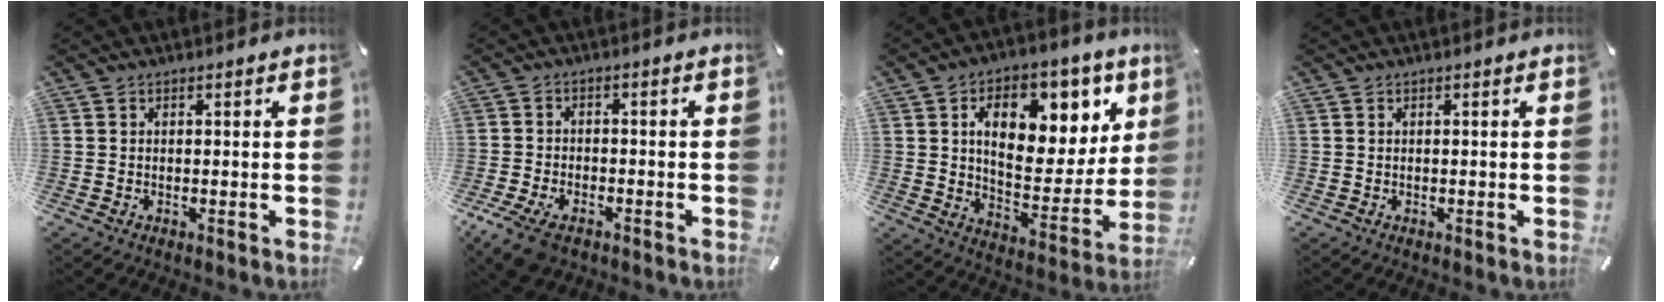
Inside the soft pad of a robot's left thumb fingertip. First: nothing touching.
{"total": 6.5, "force": [-3.9, 3.7, 3.5], "torque": [-0.087, 0.009, -0.075]}
{"total": 16.9, "force": [7.4, 10.6, 11.0], "torque": [-0.149, -0.039, 0.123]}
{"total": 0.0}